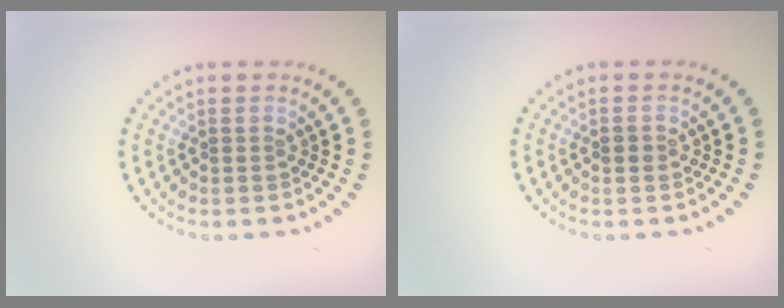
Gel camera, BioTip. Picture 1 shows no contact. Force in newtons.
{"total": 1.1, "press": 1.1, "slide": 0.1}